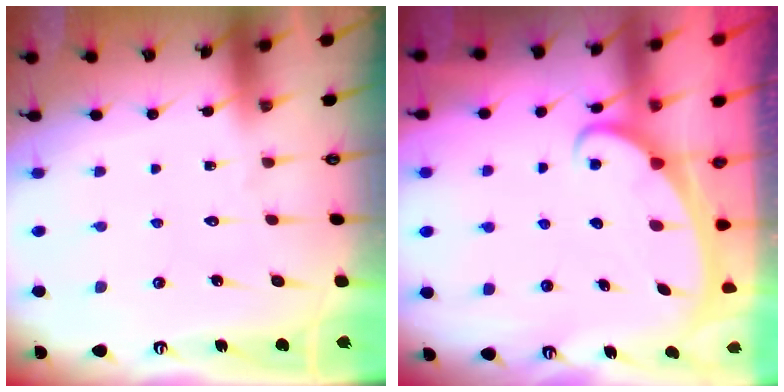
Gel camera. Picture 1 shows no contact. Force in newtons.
{"total": 2.4, "press": 2.3, "slide": 0.4}